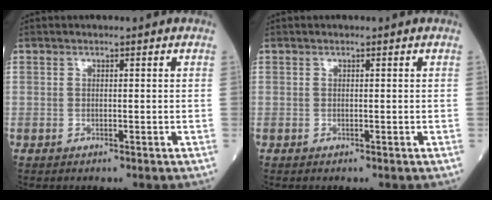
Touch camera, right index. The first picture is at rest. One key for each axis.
{"total": 0.0}